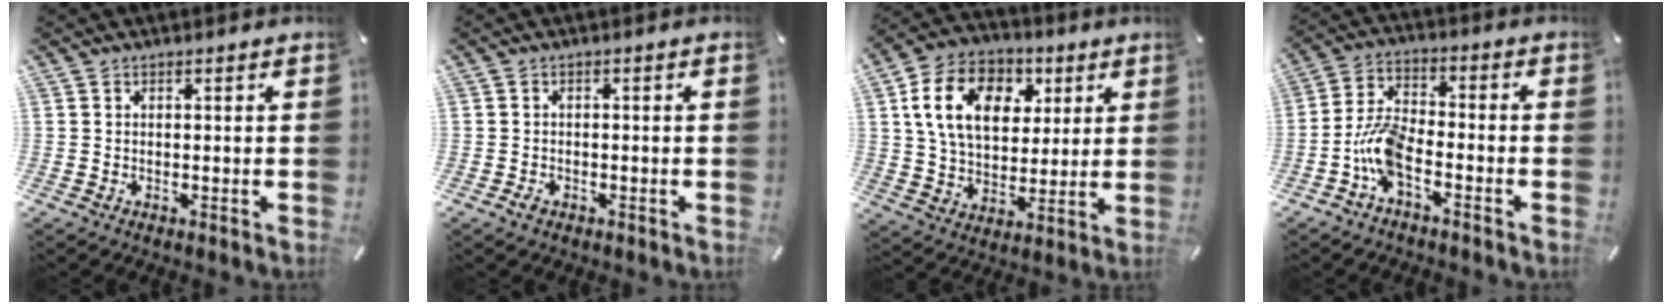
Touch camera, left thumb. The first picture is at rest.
{"total": 1.4, "force": [-0.8, 0.9, 0.7], "torque": [-0.013, 0.005, -0.016]}
{"total": 15.8, "force": [5.2, 11.7, 9.1], "torque": [-0.159, 0.002, 0.097]}
{"total": 8.5, "force": [-4.5, 3.6, 6.3], "torque": [-0.148, 0.007, -0.085]}